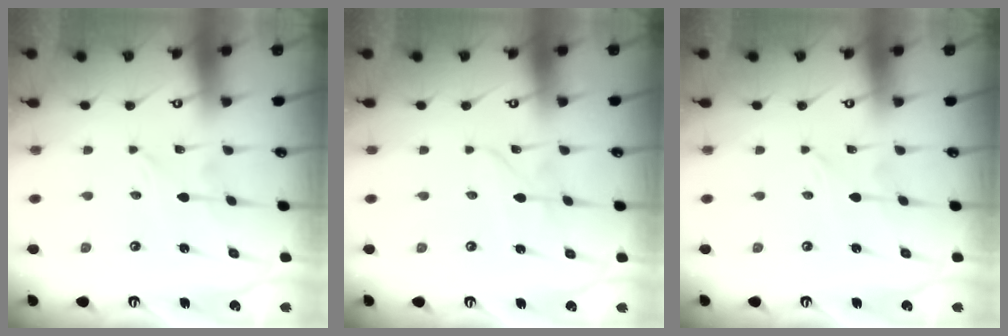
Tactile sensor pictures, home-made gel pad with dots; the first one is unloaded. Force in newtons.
{"total": 2.4, "press": 2.4, "slide": 0.3}
{"total": 0.0}